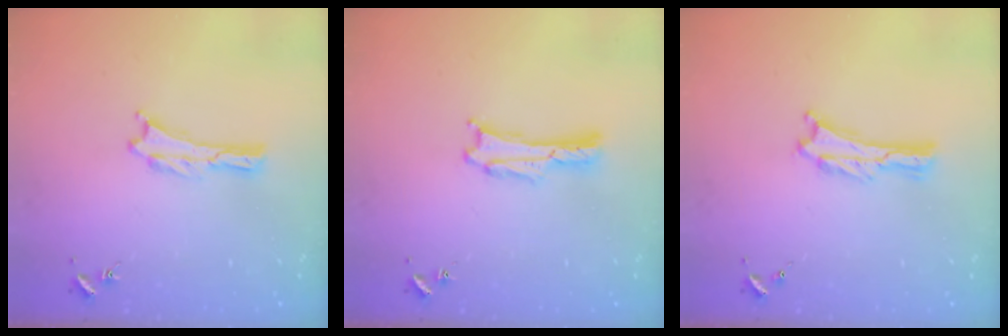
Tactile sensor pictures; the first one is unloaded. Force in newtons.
{"total": 1.5, "press": 1.4, "slide": 0.2}
{"total": 0.0}